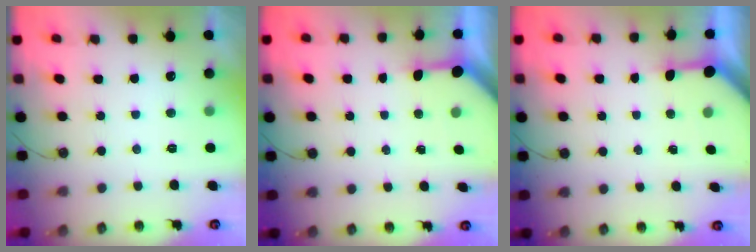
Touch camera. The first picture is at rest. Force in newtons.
{"total": 3.3, "press": 3.3, "slide": 0.4}
{"total": 3.3, "press": 3.3, "slide": 0.4}